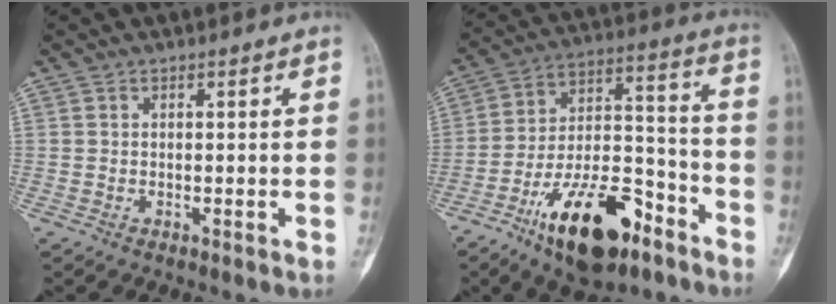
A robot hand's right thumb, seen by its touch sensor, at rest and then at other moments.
{"total": 20.7, "force": [-12.0, 9.0, 14.2], "torque": [-0.228, 0.081, -0.202]}